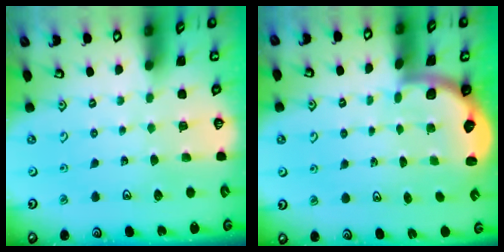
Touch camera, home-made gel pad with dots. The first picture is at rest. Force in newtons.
{"total": 2.2, "press": 2.1, "slide": 0.8}